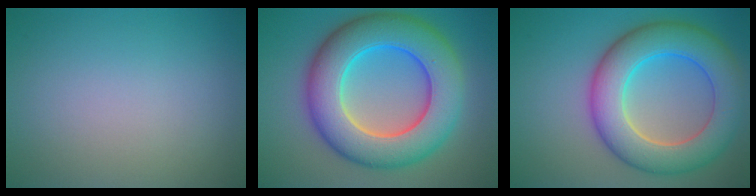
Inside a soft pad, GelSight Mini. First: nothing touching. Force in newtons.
{"total": 11.8, "press": 11.8, "slide": 0.3}
{"total": 9.3, "press": 9.3, "slide": 0.4}